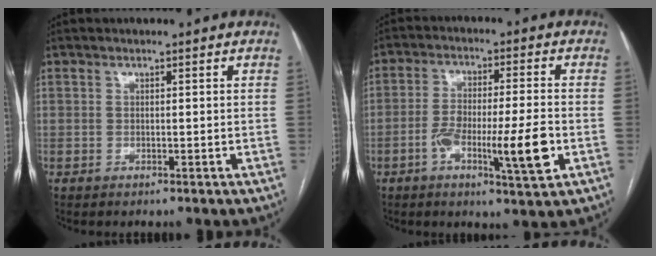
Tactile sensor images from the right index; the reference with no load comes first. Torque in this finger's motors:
{"motor_torque": [0.51, -0.08, 0.58, 0.08]}